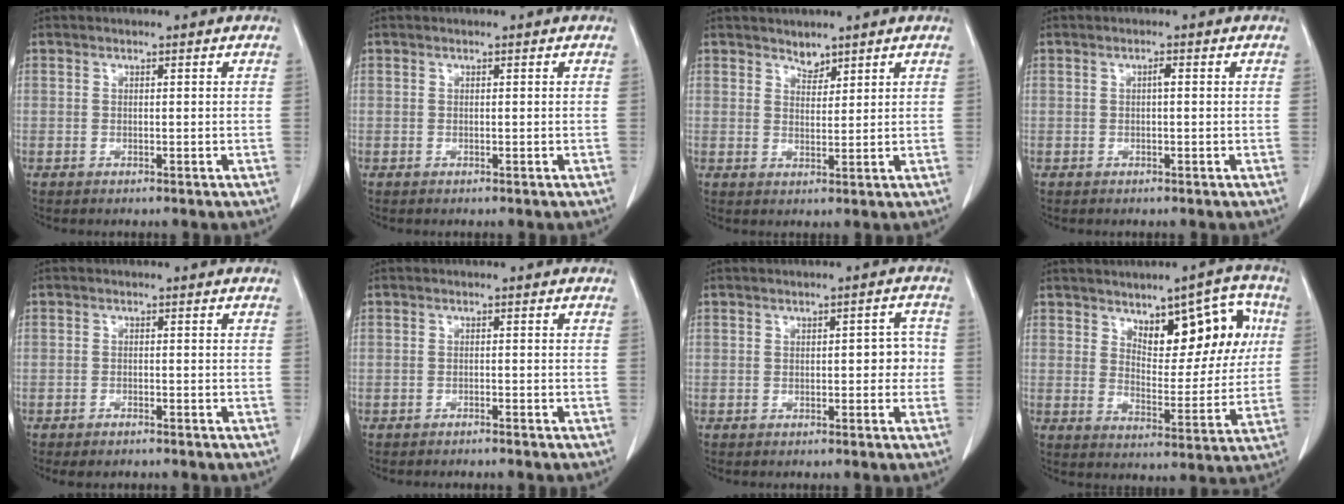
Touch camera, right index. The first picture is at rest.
{"total": 0.0}
{"total": 2.1, "force": [1.8, 0.8, 0.3], "torque": [-0.001, -0.003, 0.032]}
{"total": 0.8, "force": [0.0, 0.1, 0.8], "torque": [-0.013, 0.002, 0.001]}
{"total": 2.0, "force": [-1.7, 0.6, 1.0], "torque": [-0.016, -0.002, -0.021]}
{"total": 1.7, "force": [-1.5, 0.0, 0.7], "torque": [-0.012, 0.000, -0.018]}
{"total": 3.1, "force": [-0.2, 1.5, 2.7], "torque": [-0.025, 0.015, -0.002]}
{"total": 11.7, "force": [4.8, 5.0, 9.4], "torque": [-0.117, 0.018, 0.076]}